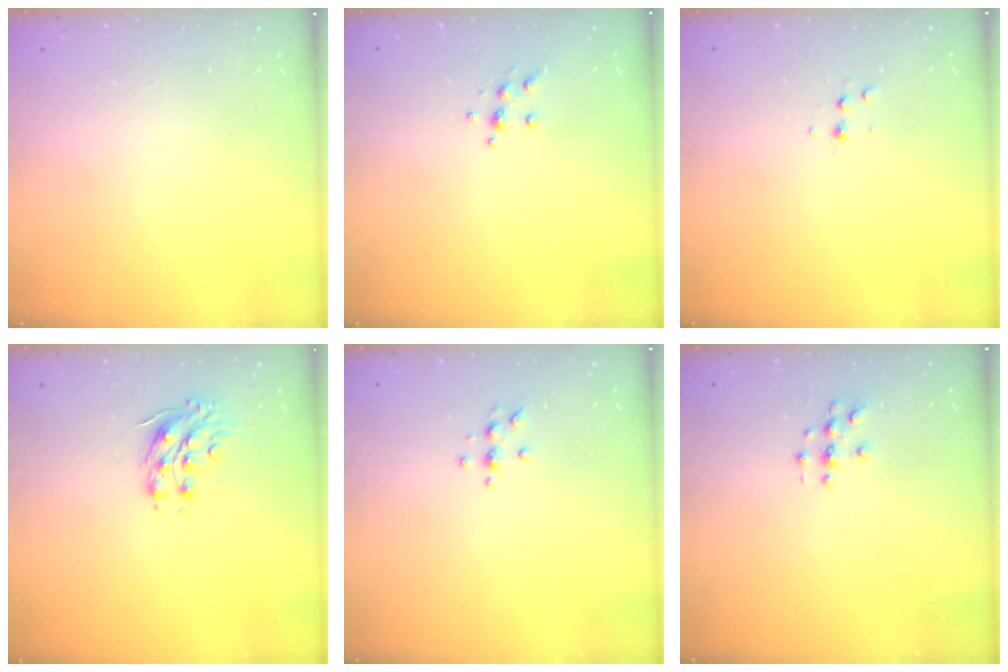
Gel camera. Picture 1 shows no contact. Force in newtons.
{"total": 5.4, "press": 5.3, "slide": 0.6}
{"total": 3.7, "press": 3.5, "slide": 1.1}
{"total": 8.2, "press": 8.2, "slide": 0.4}
{"total": 4.6, "press": 4.6, "slide": 0.6}
{"total": 2.7, "press": 2.7, "slide": 0.3}